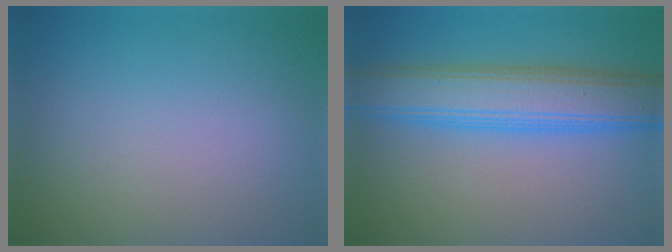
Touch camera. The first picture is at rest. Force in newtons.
{"total": 7.5, "press": 7.5, "slide": 0.1}